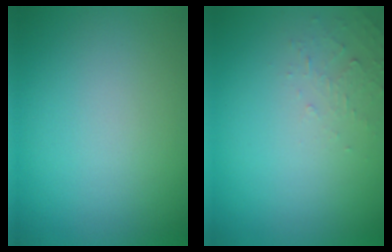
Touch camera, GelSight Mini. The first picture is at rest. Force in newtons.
{"total": 1.4, "press": 1.4, "slide": 0.2}